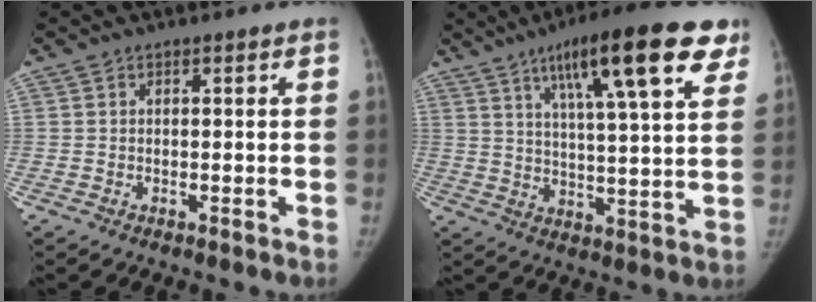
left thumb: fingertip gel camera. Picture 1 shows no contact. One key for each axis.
{"total": 20.7, "fx": 11.1, "fy": 4.6, "fz": 16.9, "tx": -0.229, "ty": -0.019, "tz": 0.163}